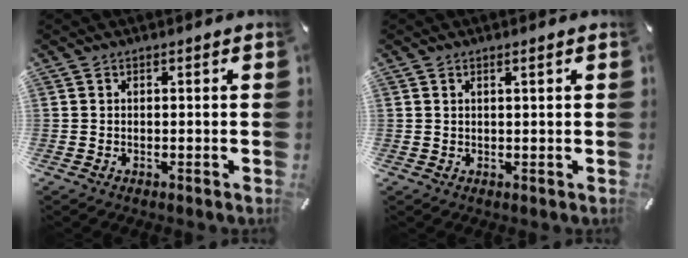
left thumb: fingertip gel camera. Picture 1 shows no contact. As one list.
[{"total": 1.2, "force": [0.6, 0.0, 1.0], "torque": [-0.019, 0.000, 0.010]}]